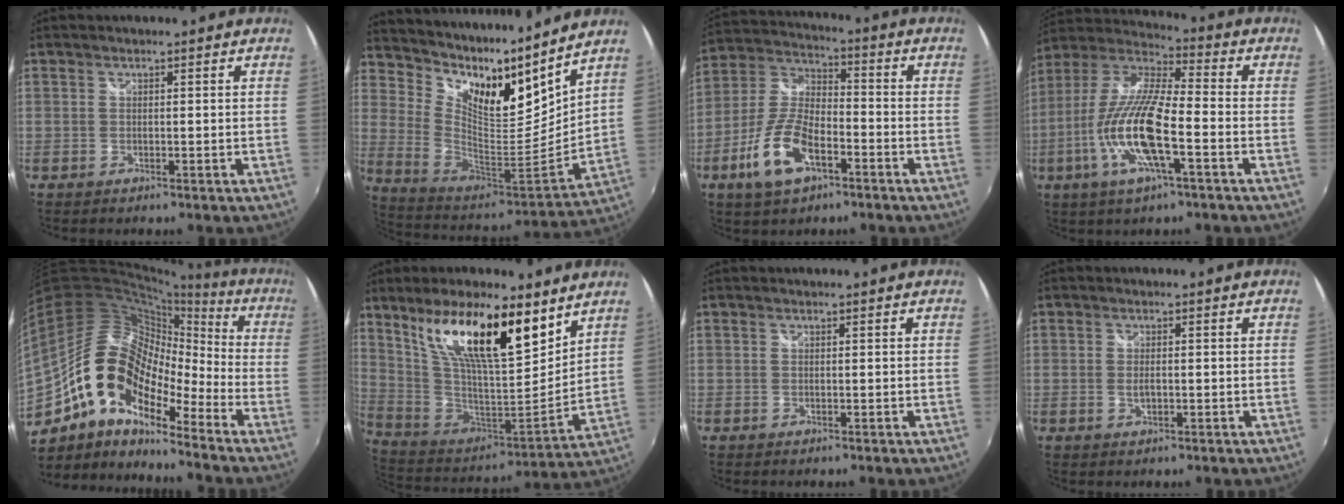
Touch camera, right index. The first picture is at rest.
{"total": 16.3, "force": [13.9, 3.9, 7.8], "torque": [-0.145, -0.053, 0.248]}
{"total": 13.3, "force": [-6.3, 6.0, 10.1], "torque": [-0.219, 0.001, -0.117]}
{"total": 17.0, "force": [-5.7, 3.7, 15.6], "torque": [-0.318, -0.014, -0.117]}
{"total": 18.6, "force": [-10.0, 9.8, 12.2], "torque": [-0.225, -0.004, -0.200]}
{"total": 22.5, "force": [12.1, 6.8, 17.7], "torque": [-0.318, 0.019, 0.223]}
{"total": 0.0}
{"total": 1.6, "force": [-0.3, 0.8, 1.3], "torque": [-0.025, -0.001, -0.006]}